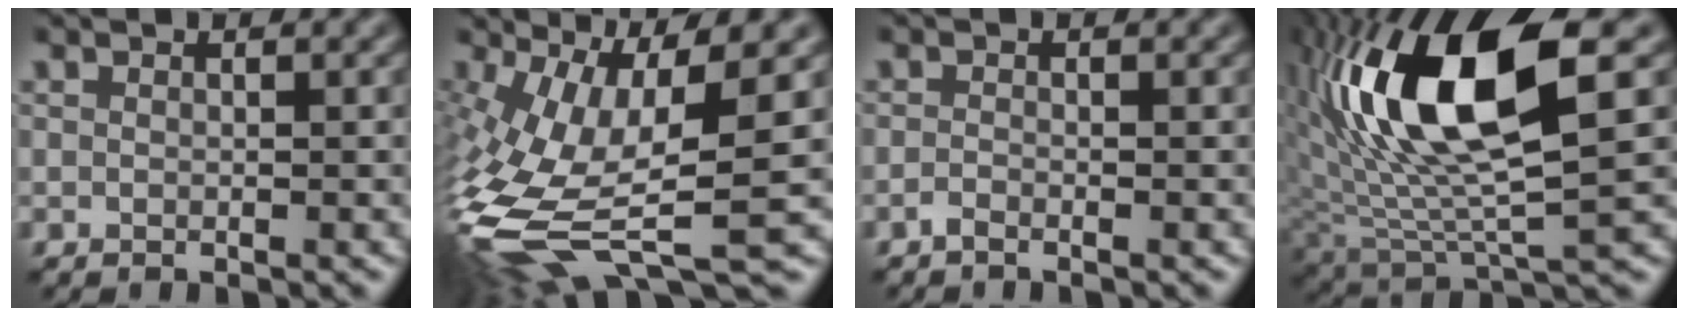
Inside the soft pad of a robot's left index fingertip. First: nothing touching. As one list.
[{"total": 13.6, "force": [-3.5, 4.7, 12.3], "torque": [-0.264, -0.021, -0.056]}, {"total": 0.6, "force": [-0.5, 0.0, 0.4], "torque": [-0.009, 0.001, -0.013]}, {"total": 12.5, "force": [3.3, 4.1, 11.4], "torque": [-0.227, 0.003, 0.064]}]